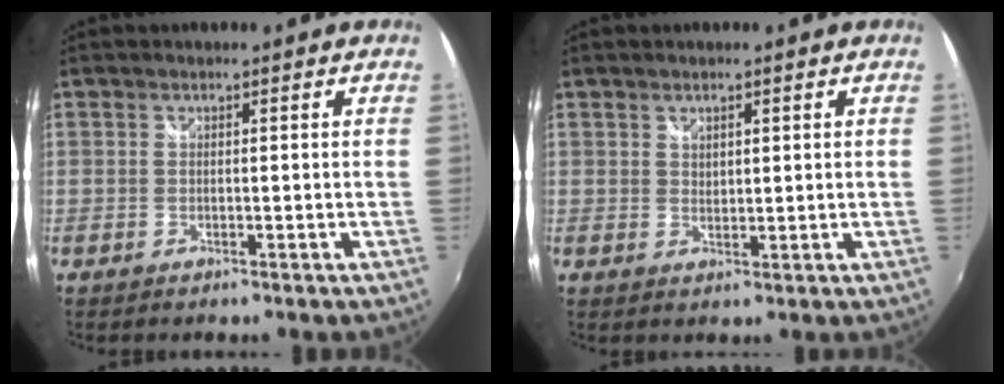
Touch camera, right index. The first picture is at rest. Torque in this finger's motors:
{"motor_torque": [-0.06, 0.02, -0.05, 0.00]}